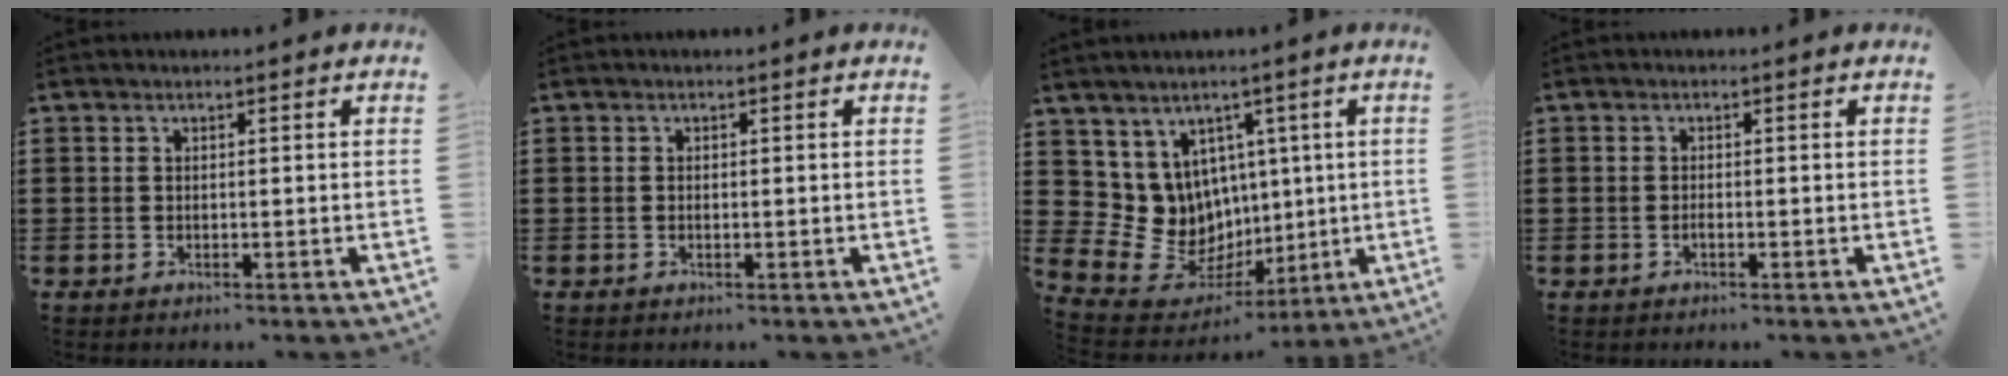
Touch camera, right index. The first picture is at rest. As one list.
[{"total": 0.0}, {"total": 9.9, "force": [1.0, 9.6, 2.2], "torque": [-0.117, -0.031, 0.031]}, {"total": 0.7, "force": [-0.5, 0.4, 0.4], "torque": [-0.009, -0.003, -0.008]}]